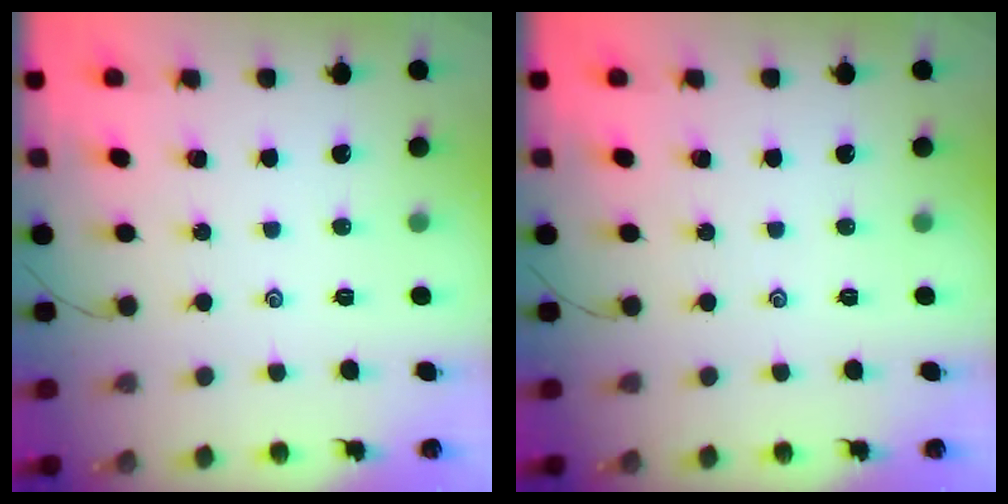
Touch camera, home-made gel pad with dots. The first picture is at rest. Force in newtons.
{"total": 0.0}